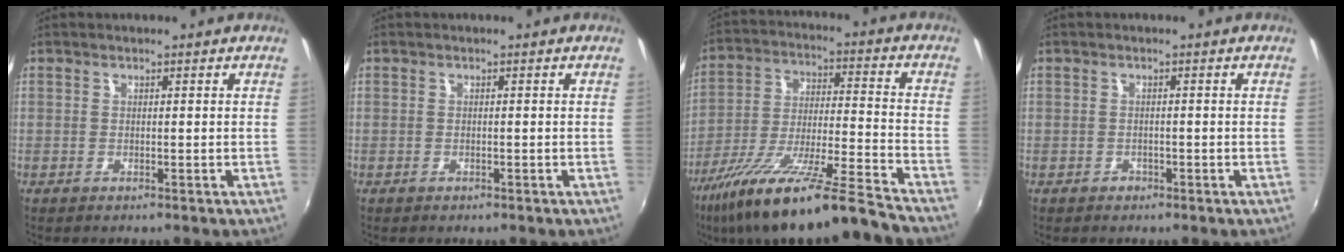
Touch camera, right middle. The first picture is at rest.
{"total": 0.8, "force": [-0.5, 0.5, 0.1], "torque": [-0.005, -0.003, -0.009]}
{"total": 20.8, "force": [-16.6, 0.6, 12.5], "torque": [-0.228, -0.045, -0.282]}
{"total": 1.4, "force": [-0.8, 1.1, 0.1], "torque": [-0.004, -0.001, -0.012]}